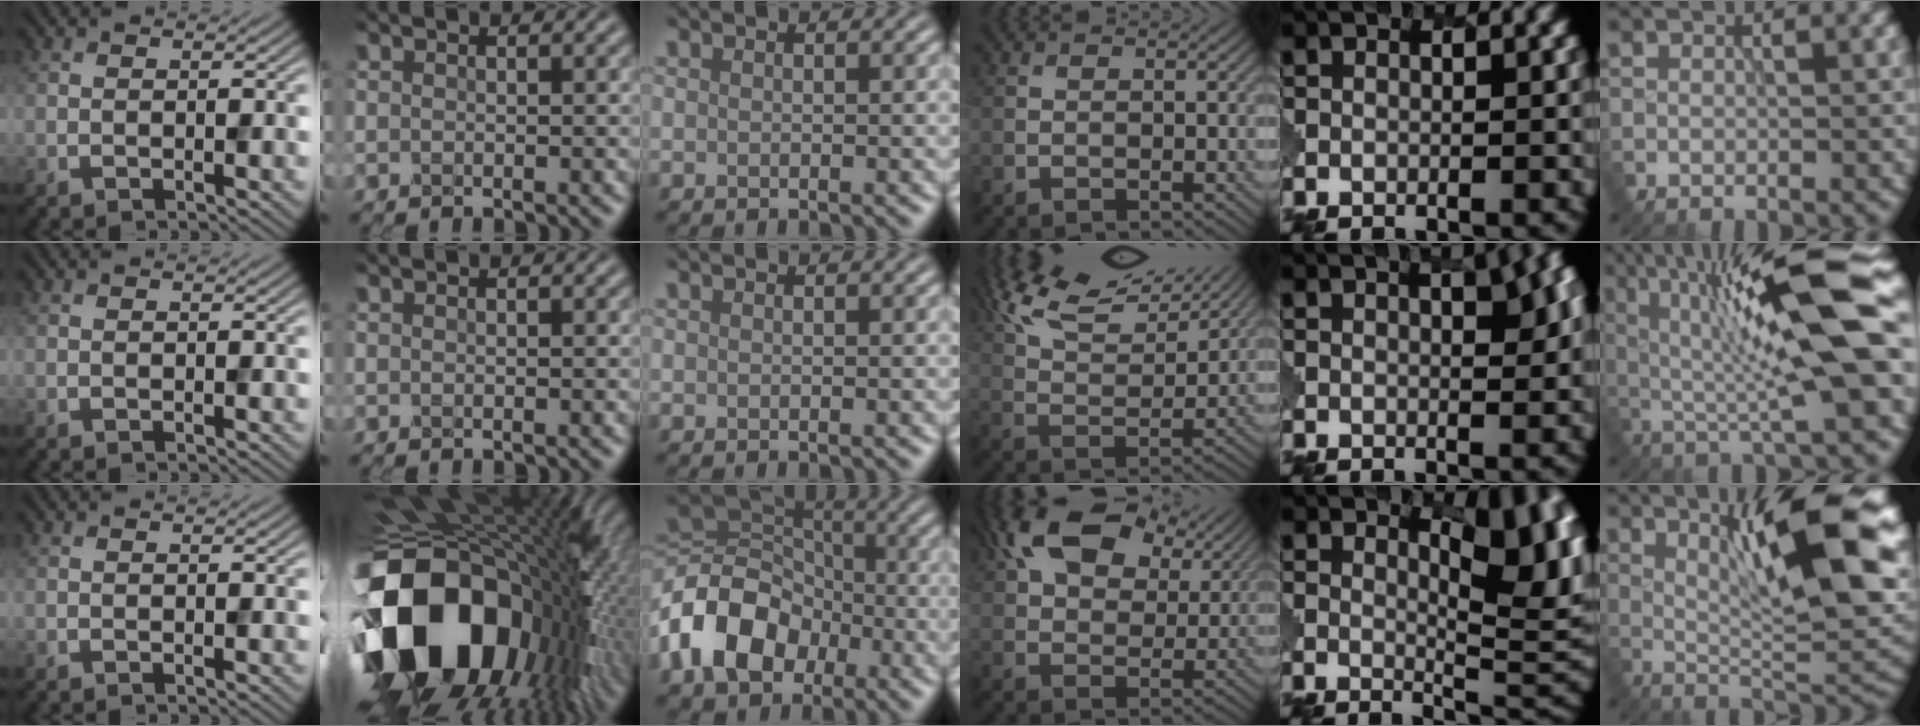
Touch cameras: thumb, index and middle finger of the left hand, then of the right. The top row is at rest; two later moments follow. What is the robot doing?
{"motion": "dispense", "object": "glue stick"}